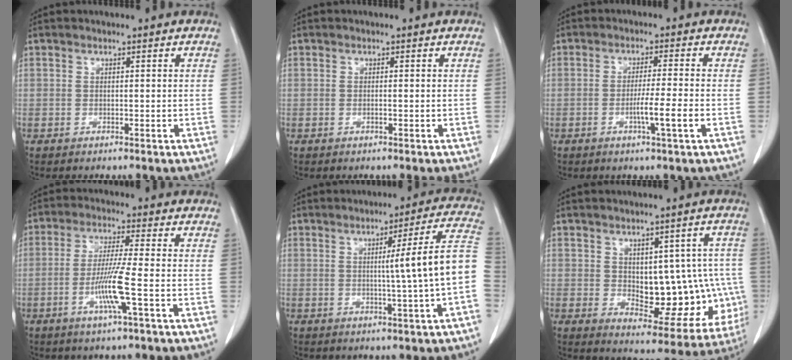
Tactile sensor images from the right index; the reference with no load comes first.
{"total": 0.0}
{"total": 4.9, "force": [-1.6, -0.7, 4.6], "torque": [-0.077, -0.008, -0.030]}
{"total": 7.2, "force": [-2.3, -0.8, 6.8], "torque": [-0.133, -0.010, -0.048]}
{"total": 10.6, "force": [-0.7, -1.8, 10.5], "torque": [-0.135, 0.012, -0.012]}
{"total": 14.3, "force": [-0.4, 7.3, 12.2], "torque": [-0.151, 0.014, 0.020]}